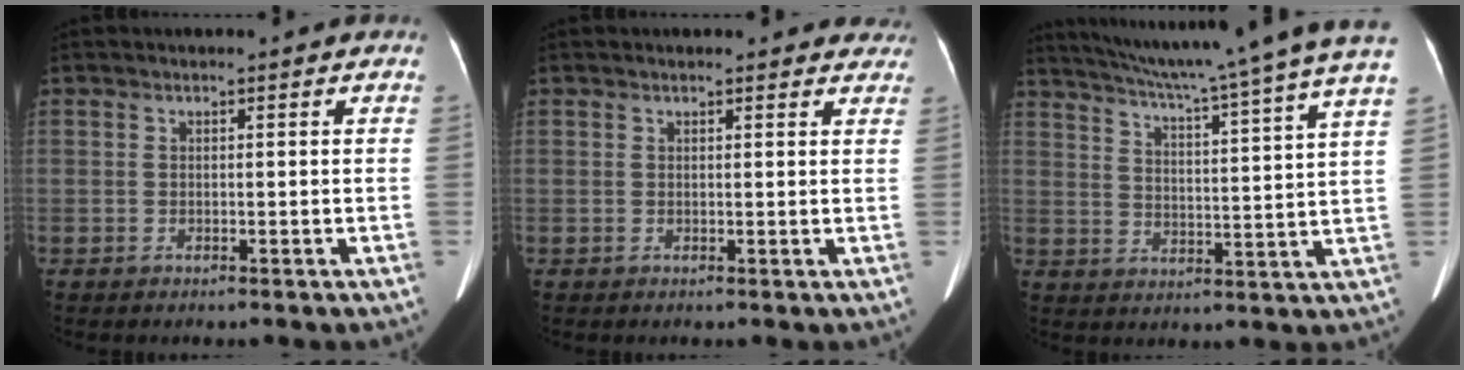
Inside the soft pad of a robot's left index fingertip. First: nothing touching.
{"total": 7.9, "force": [7.3, 2.2, 2.0], "torque": [-0.001, 0.003, 0.058]}
{"total": 24.0, "force": [20.7, -1.7, 12.0], "torque": [-0.200, -0.044, 0.268]}